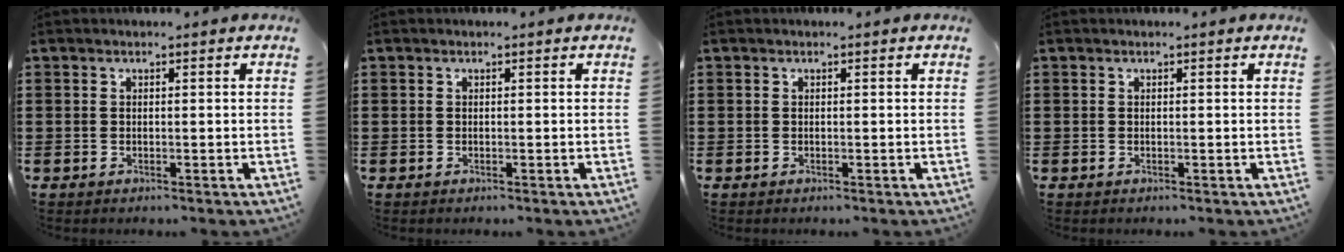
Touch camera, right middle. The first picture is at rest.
{"total": 0.0}
{"total": 0.0}
{"total": 0.0}